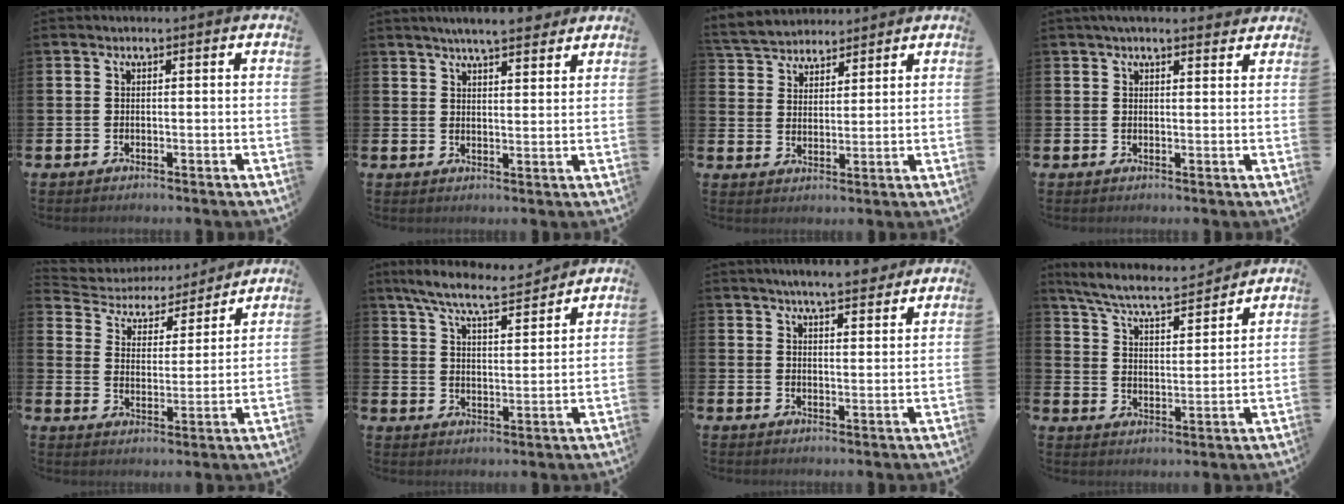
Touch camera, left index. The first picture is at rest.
{"total": 5.3, "force": [5.0, 0.4, 1.5], "torque": [-0.034, -0.019, 0.089]}
{"total": 4.7, "force": [4.5, 1.3, -0.6], "torque": [-0.012, -0.023, 0.081]}
{"total": 2.6, "force": [2.4, 0.5, 0.8], "torque": [-0.013, -0.007, 0.042]}
{"total": 4.8, "force": [4.3, 1.9, 0.4], "torque": [-0.037, -0.039, 0.066]}
{"total": 8.1, "force": [7.5, 0.9, 3.0], "torque": [-0.083, -0.039, 0.132]}
{"total": 5.6, "force": [5.3, 0.5, 1.6], "torque": [-0.028, -0.025, 0.093]}
{"total": 6.8, "force": [6.4, 0.7, 2.3], "torque": [-0.069, -0.046, 0.107]}